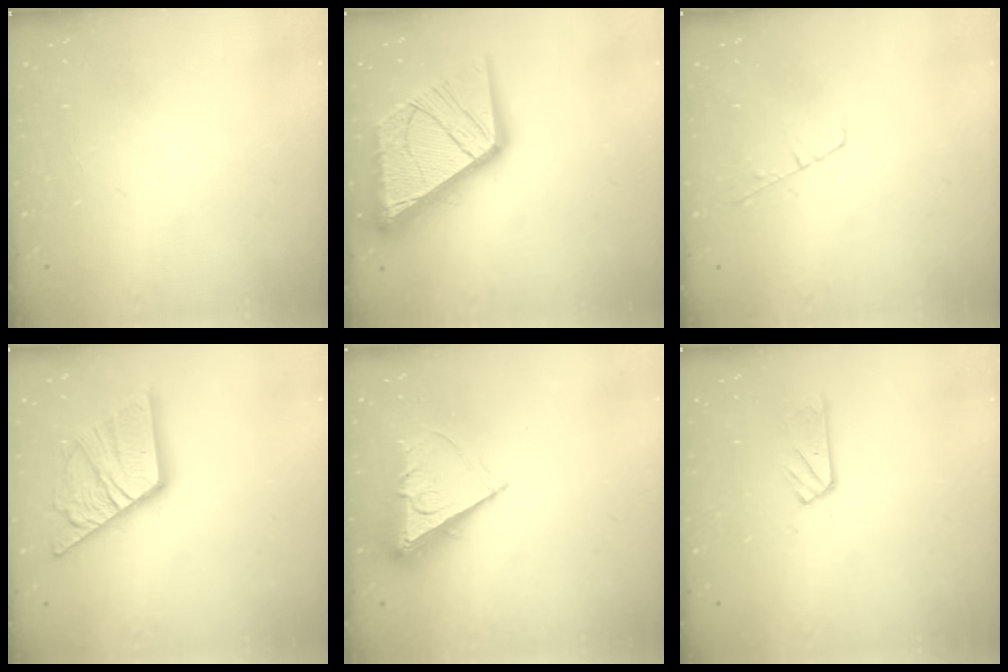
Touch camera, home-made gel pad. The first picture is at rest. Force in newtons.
{"total": 24.9, "press": 24.8, "slide": 2.8}
{"total": 4.0, "press": 4.0, "slide": 0.4}
{"total": 17.2, "press": 17.1, "slide": 1.8}
{"total": 7.5, "press": 7.5, "slide": 0.6}
{"total": 4.2, "press": 4.2, "slide": 0.4}